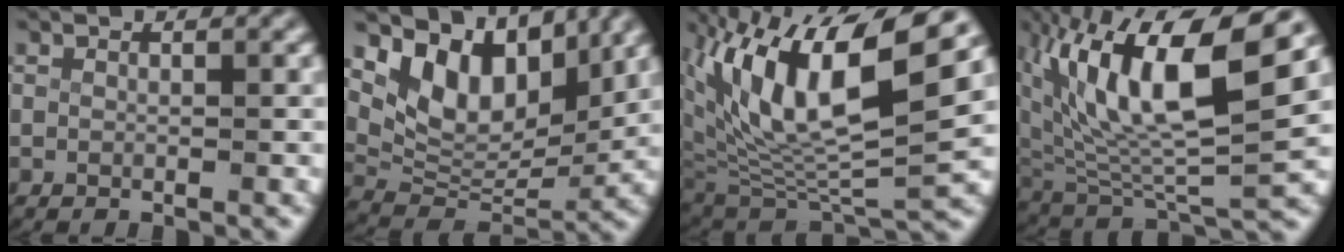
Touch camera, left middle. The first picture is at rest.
{"total": 11.9, "force": [4.3, 8.5, 7.2], "torque": [-0.149, -0.009, 0.069]}
{"total": 14.1, "force": [2.3, 7.3, 11.8], "torque": [-0.219, -0.005, 0.051]}
{"total": 13.9, "force": [2.7, 6.6, 12.0], "torque": [-0.235, -0.008, 0.055]}